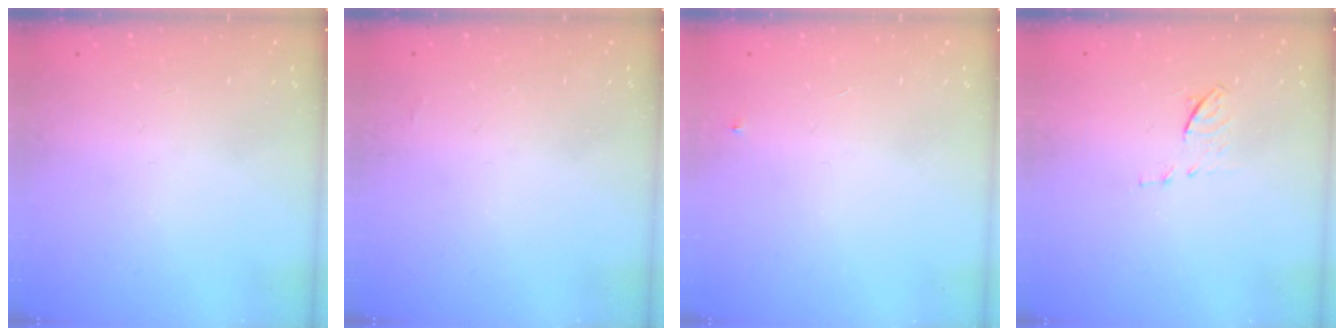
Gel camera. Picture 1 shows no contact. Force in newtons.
{"total": 1.3, "press": 1.3, "slide": 0.2}
{"total": 3.0, "press": 2.9, "slide": 0.4}
{"total": 6.2, "press": 6.1, "slide": 1.0}